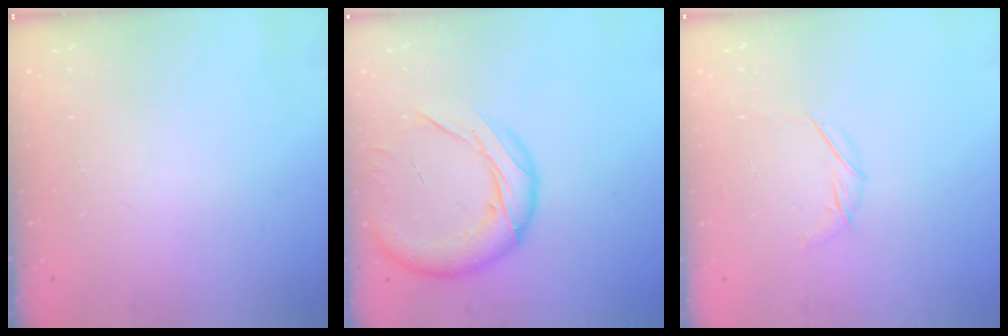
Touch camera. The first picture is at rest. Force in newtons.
{"total": 18.1, "press": 17.9, "slide": 2.8}
{"total": 4.8, "press": 4.7, "slide": 1.1}